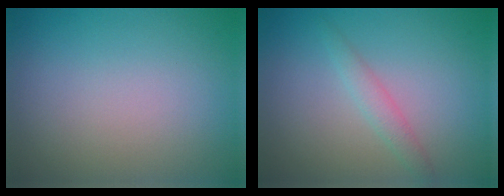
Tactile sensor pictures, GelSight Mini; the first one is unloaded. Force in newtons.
{"total": 1.5, "press": 1.5, "slide": 0.0}